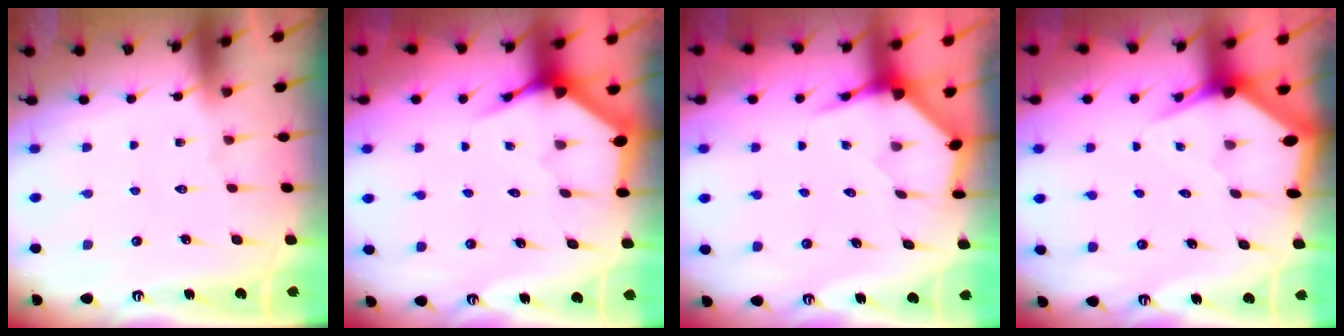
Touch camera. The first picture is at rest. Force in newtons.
{"total": 3.8, "press": 3.8, "slide": 0.4}
{"total": 4.0, "press": 4.0, "slide": 0.4}
{"total": 3.3, "press": 3.3, "slide": 0.4}